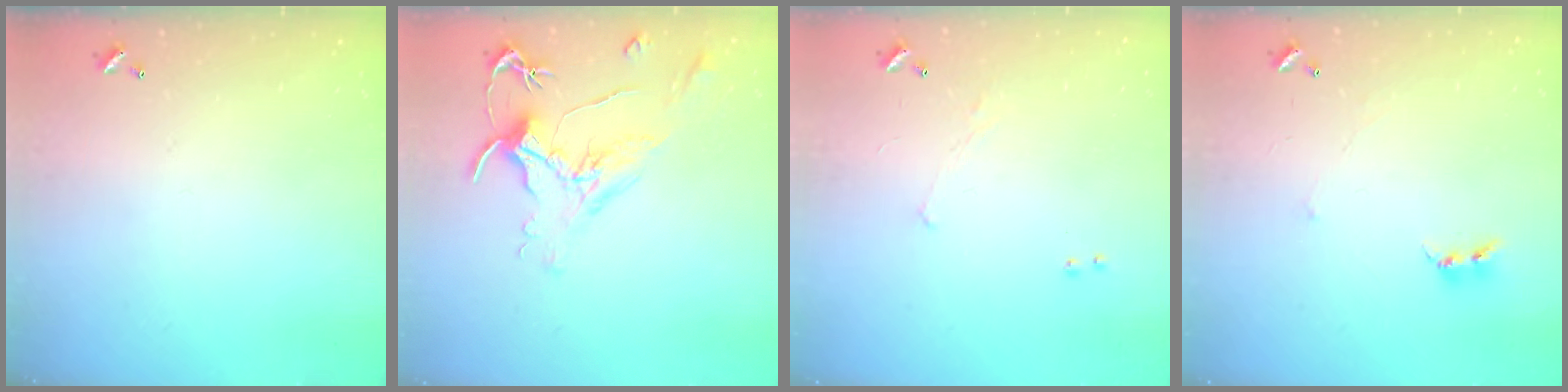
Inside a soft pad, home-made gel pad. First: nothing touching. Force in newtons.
{"total": 1.6, "press": 1.5, "slide": 0.7}
{"total": 1.2, "press": 1.1, "slide": 0.5}
{"total": 2.4, "press": 2.4, "slide": 0.4}